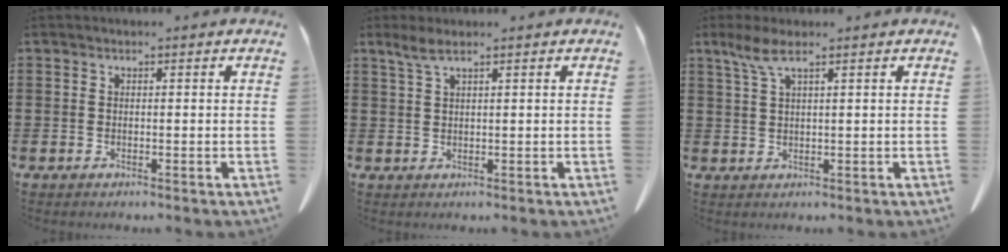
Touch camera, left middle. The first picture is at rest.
{"total": 2.1, "force": [1.4, 0.1, 1.6], "torque": [-0.033, 0.001, 0.026]}
{"total": 3.2, "force": [1.9, 0.4, 2.5], "torque": [-0.062, -0.002, 0.032]}